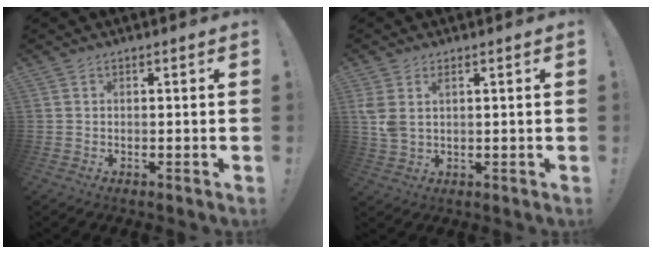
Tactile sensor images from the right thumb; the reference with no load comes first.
{"total": 4.3, "force": [2.0, 2.2, 3.1], "torque": [-0.060, -0.009, 0.035]}